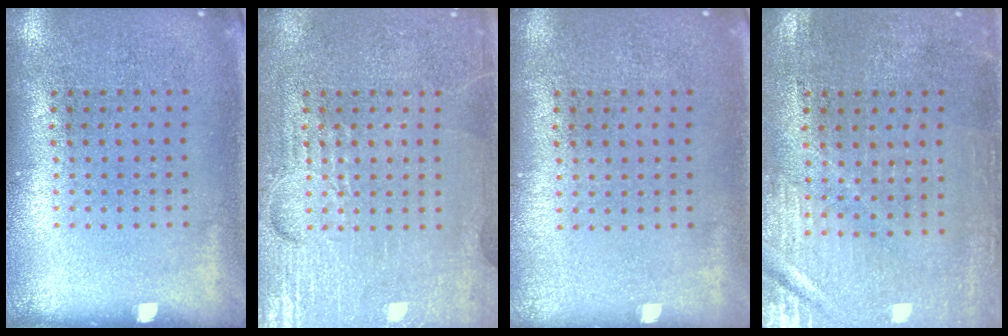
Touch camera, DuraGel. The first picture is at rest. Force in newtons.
{"total": 5.6, "press": 5.5, "slide": 0.8}
{"total": 0.0}
{"total": 0.6, "press": 0.5, "slide": 0.3}